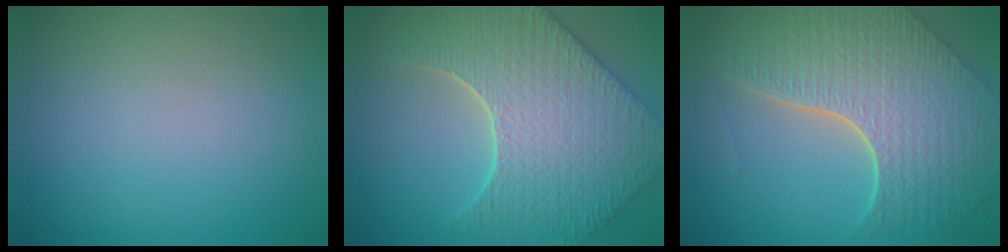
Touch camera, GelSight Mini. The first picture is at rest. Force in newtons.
{"total": 7.9, "press": 6.8, "slide": 4.1}
{"total": 8.6, "press": 6.3, "slide": 5.9}